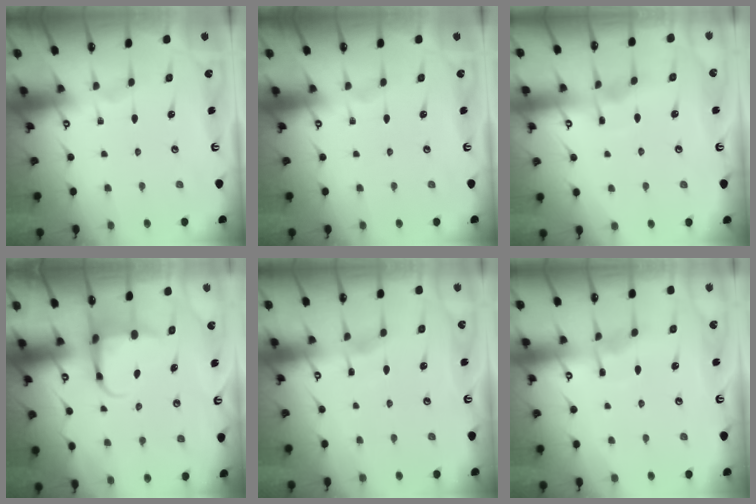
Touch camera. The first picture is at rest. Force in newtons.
{"total": 0.0}
{"total": 3.3, "press": 3.2, "slide": 0.4}
{"total": 5.3, "press": 5.3, "slide": 0.5}
{"total": 2.2, "press": 2.2, "slide": 0.2}
{"total": 5.5, "press": 5.5, "slide": 0.7}